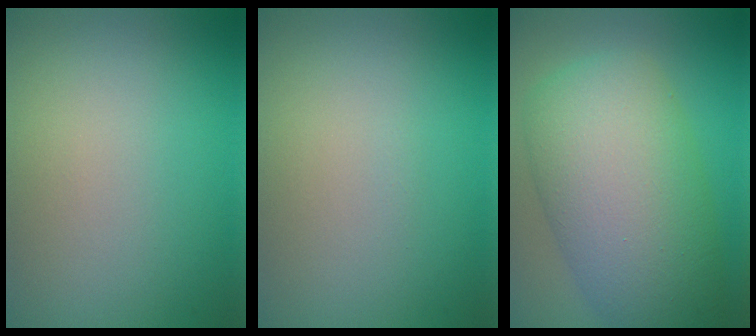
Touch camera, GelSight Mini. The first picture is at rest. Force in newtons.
{"total": 0.0}
{"total": 11.5, "press": 11.5, "slide": 0.2}